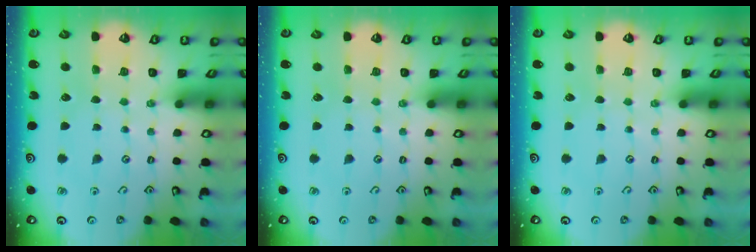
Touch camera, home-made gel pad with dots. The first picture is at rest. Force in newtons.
{"total": 0.0}
{"total": 0.0}